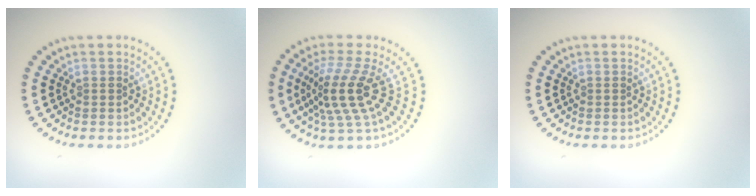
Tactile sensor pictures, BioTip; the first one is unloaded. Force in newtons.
{"total": 4.4, "press": 3.0, "slide": 3.2}
{"total": 0.0}